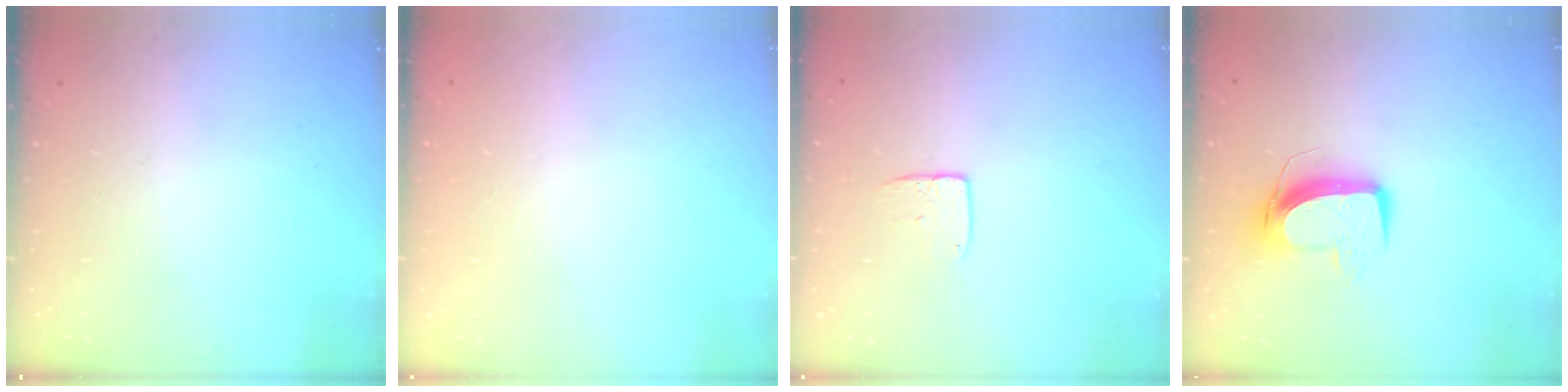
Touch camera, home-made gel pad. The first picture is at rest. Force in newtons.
{"total": 0.0}
{"total": 5.8, "press": 5.7, "slide": 0.6}
{"total": 10.5, "press": 10.4, "slide": 0.9}